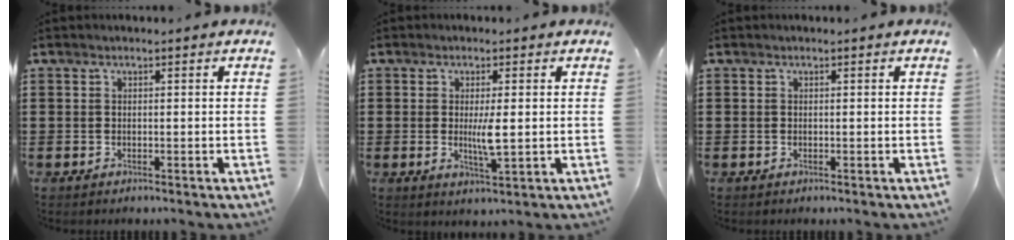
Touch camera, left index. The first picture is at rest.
{"total": 4.1, "force": [0.1, 0.6, 4.1], "torque": [-0.082, -0.006, -0.003]}
{"total": 0.0}